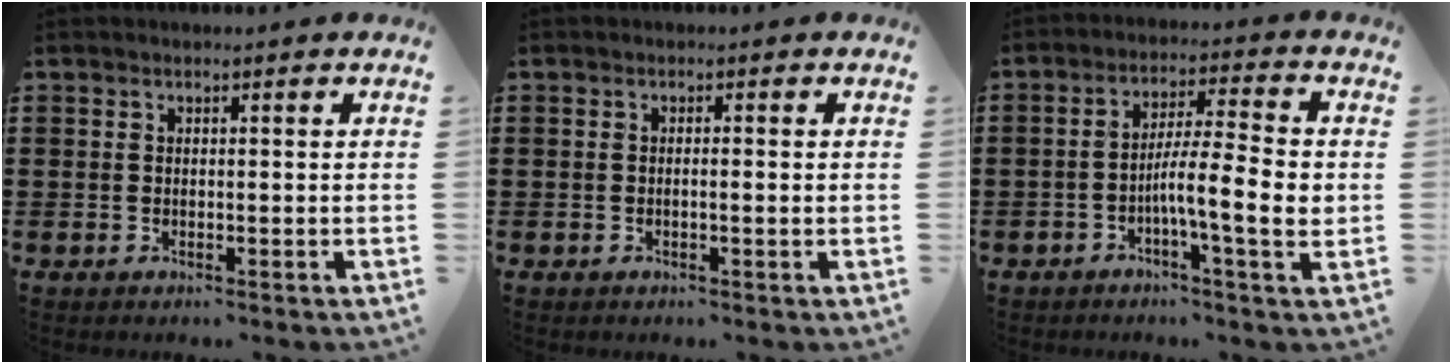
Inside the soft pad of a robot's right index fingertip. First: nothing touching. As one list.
[{"total": 0.8, "force": [-0.2, -0.1, 0.8], "torque": [-0.014, -0.004, -0.004]}, {"total": 9.5, "force": [-1.8, 1.5, 9.2], "torque": [-0.149, 0.000, -0.033]}]